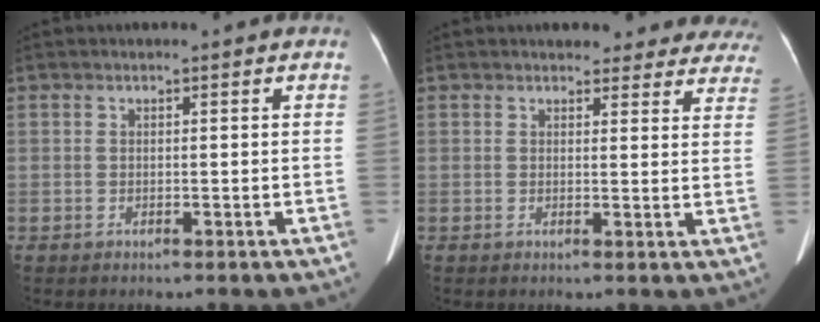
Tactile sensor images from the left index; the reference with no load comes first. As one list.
[{"total": 13.3, "force": [12.2, 4.5, 2.6], "torque": [0.016, -0.015, 0.111]}]